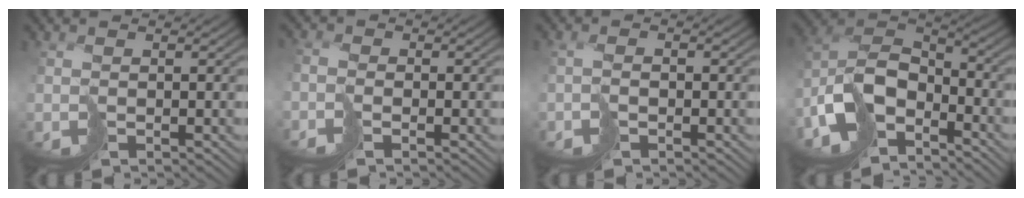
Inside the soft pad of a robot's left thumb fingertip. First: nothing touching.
{"total": 1.9, "force": [-1.8, 0.5, 0.4], "torque": [0.005, 0.011, -0.038]}
{"total": 1.7, "force": [-1.0, 0.8, 1.2], "torque": [-0.014, 0.008, -0.019]}
{"total": 12.2, "force": [-7.4, 6.5, 7.2], "torque": [-0.150, -0.007, -0.144]}